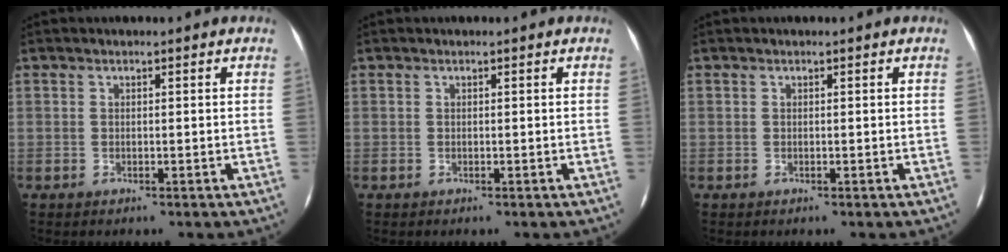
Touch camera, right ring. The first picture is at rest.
{"total": 0.0}
{"total": 0.0}